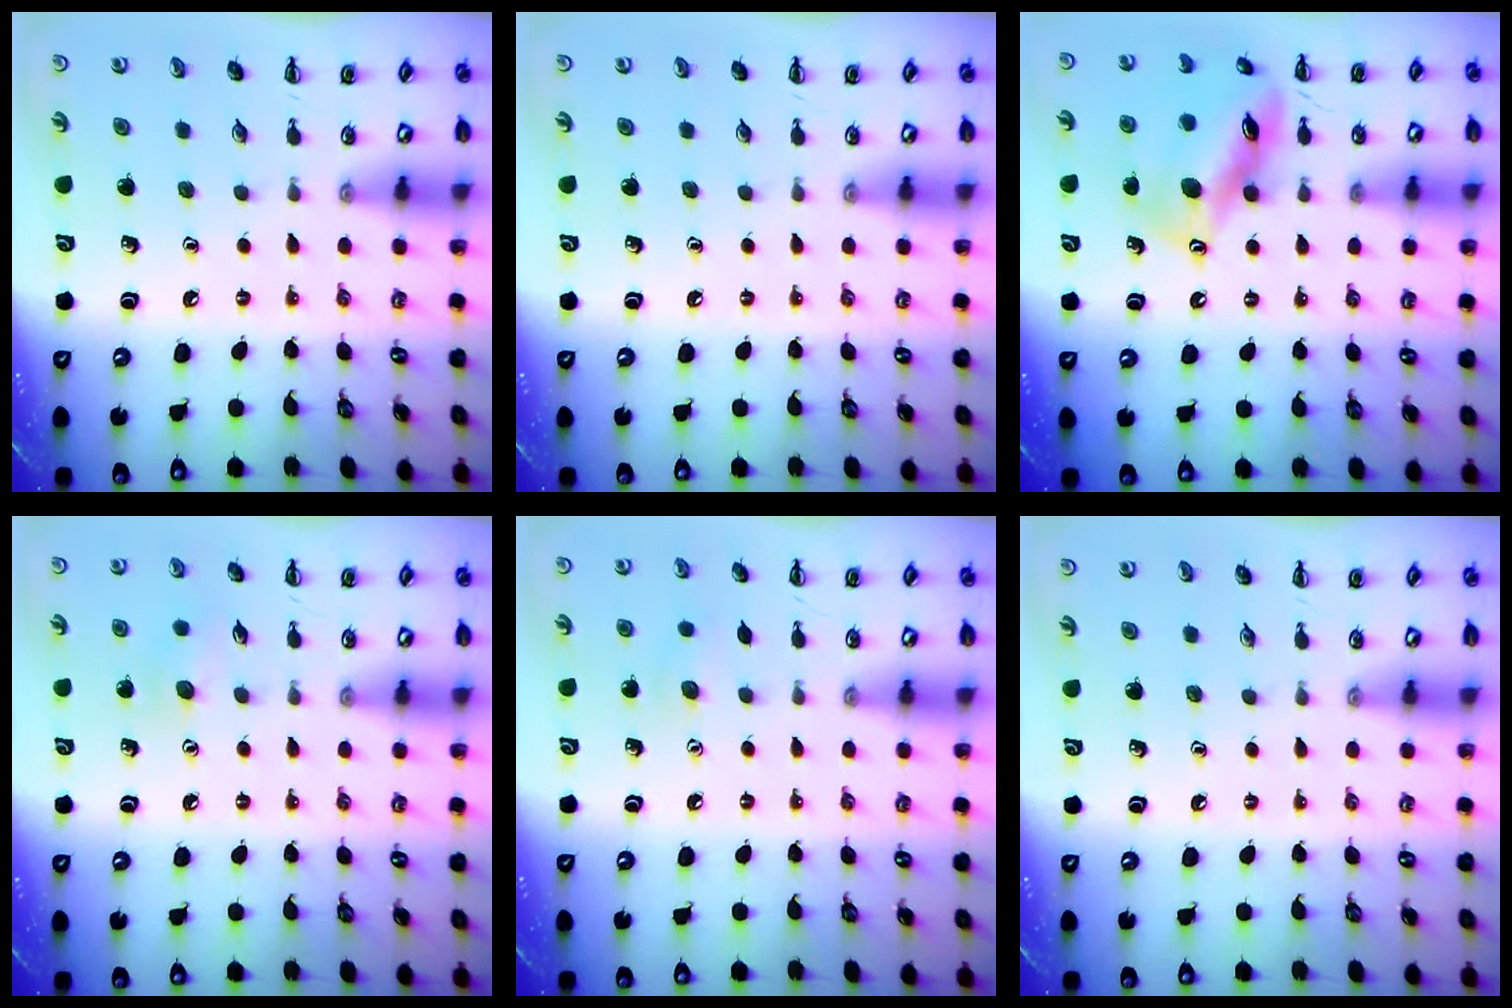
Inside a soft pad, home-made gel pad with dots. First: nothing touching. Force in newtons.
{"total": 0.0}
{"total": 14.6, "press": 14.6, "slide": 1.4}
{"total": 5.5, "press": 5.4, "slide": 1.1}
{"total": 5.4, "press": 5.3, "slide": 0.9}
{"total": 0.0}